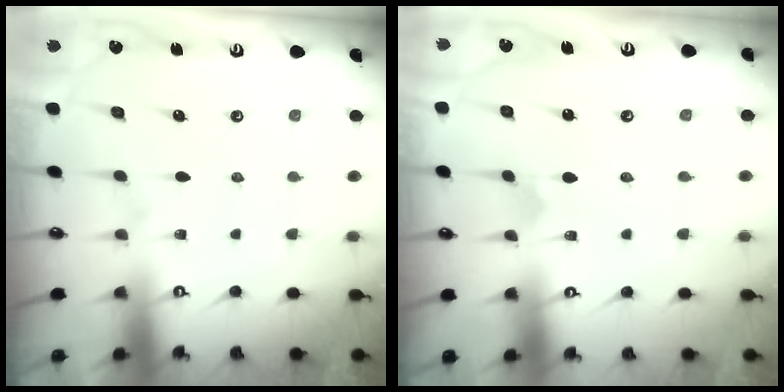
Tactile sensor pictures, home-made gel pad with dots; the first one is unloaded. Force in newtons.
{"total": 0.0}